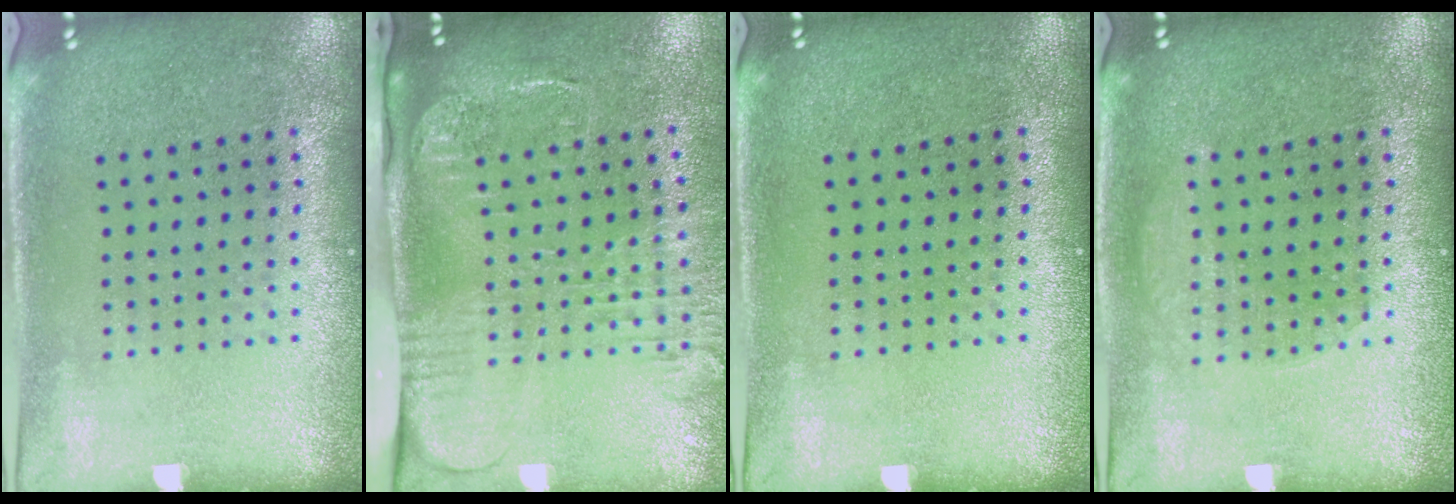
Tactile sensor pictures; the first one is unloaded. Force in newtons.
{"total": 2.7, "press": 2.0, "slide": 1.7}
{"total": 0.0}
{"total": 1.3, "press": 1.3, "slide": 0.2}